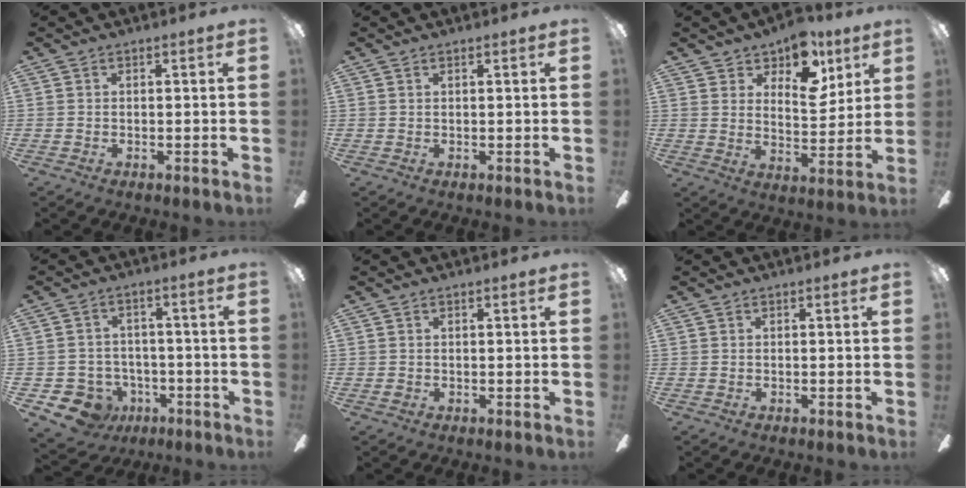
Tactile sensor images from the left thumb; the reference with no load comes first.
{"total": 0.7, "force": [0.3, 0.0, 0.6], "torque": [-0.013, 0.001, 0.006]}
{"total": 12.2, "force": [8.0, 6.8, 6.2], "torque": [-0.085, -0.044, 0.143]}
{"total": 7.5, "force": [-3.7, 6.3, 1.8], "torque": [-0.069, 0.023, -0.065]}
{"total": 0.7, "force": [-0.1, 0.4, 0.5], "torque": [-0.009, 0.002, -0.004]}
{"total": 0.0}